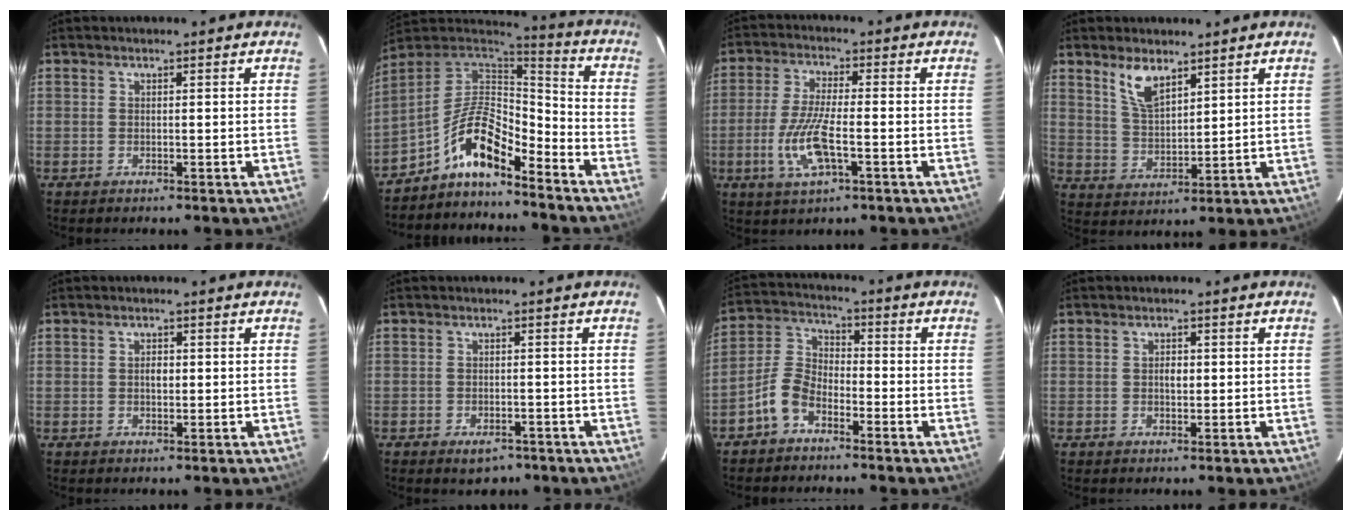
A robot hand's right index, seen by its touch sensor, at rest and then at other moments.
{"total": 11.9, "force": [-7.8, 4.0, 8.0], "torque": [-0.160, 0.018, -0.152]}
{"total": 9.5, "force": [-3.0, 2.4, 8.7], "torque": [-0.183, -0.008, -0.060]}
{"total": 6.9, "force": [4.6, 2.8, 4.3], "torque": [-0.080, 0.002, 0.097]}
{"total": 1.6, "force": [0.1, 1.1, 1.2], "torque": [-0.020, 0.006, 0.000]}
{"total": 3.8, "force": [-2.5, 2.3, 1.7], "torque": [-0.029, 0.002, -0.029]}
{"total": 6.8, "force": [-4.3, 3.6, 3.7], "torque": [-0.085, 0.021, -0.094]}
{"total": 1.8, "force": [0.1, 1.2, 1.3], "torque": [-0.022, 0.006, 0.001]}